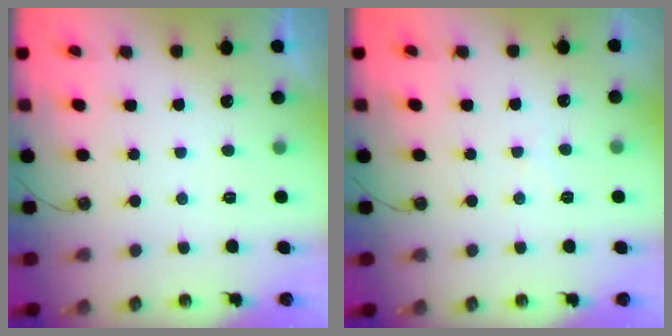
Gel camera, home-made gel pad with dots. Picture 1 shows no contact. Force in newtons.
{"total": 4.8, "press": 4.7, "slide": 0.8}